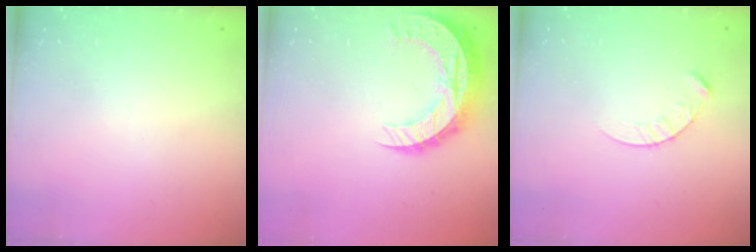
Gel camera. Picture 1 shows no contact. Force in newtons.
{"total": 12.7, "press": 12.7, "slide": 0.9}
{"total": 4.7, "press": 4.7, "slide": 0.5}